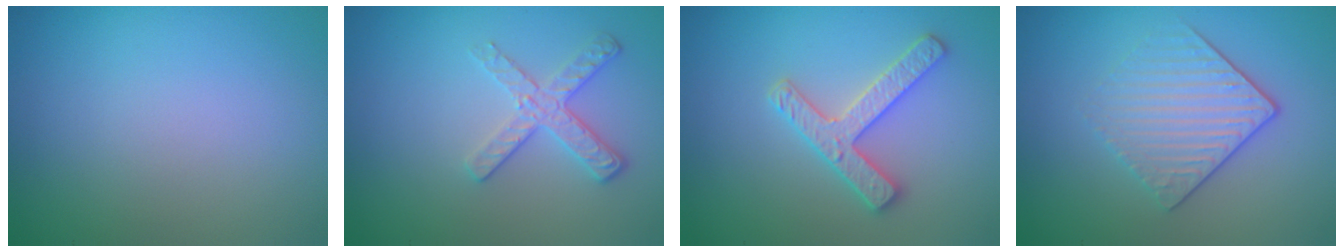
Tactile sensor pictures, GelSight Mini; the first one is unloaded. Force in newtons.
{"total": 2.6, "press": 2.4, "slide": 1.2}
{"total": 2.9, "press": 2.9, "slide": 0.5}
{"total": 3.9, "press": 3.1, "slide": 2.3}